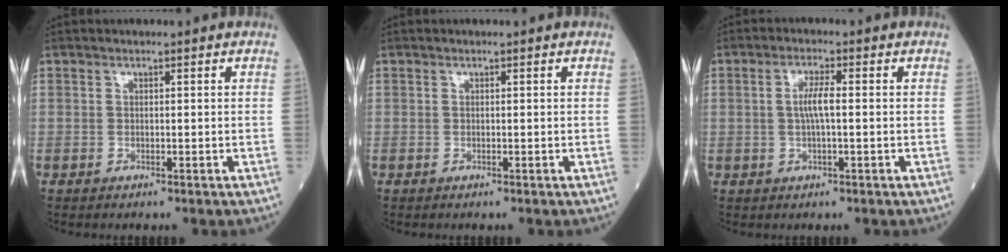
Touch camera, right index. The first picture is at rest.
{"total": 0.0}
{"total": 3.5, "force": [0.1, 0.4, 3.4], "torque": [-0.069, 0.004, 0.002]}